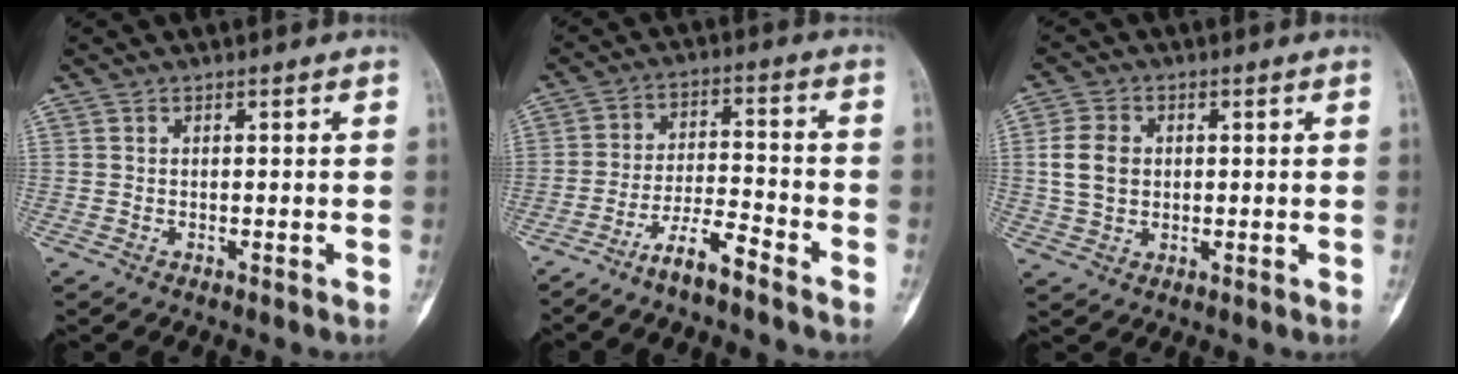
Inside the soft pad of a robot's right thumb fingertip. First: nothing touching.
{"total": 6.9, "force": [-5.5, 0.6, 4.1], "torque": [-0.081, 0.044, -0.108]}
{"total": 6.6, "force": [0.7, 5.1, 4.1], "torque": [-0.072, 0.006, 0.015]}